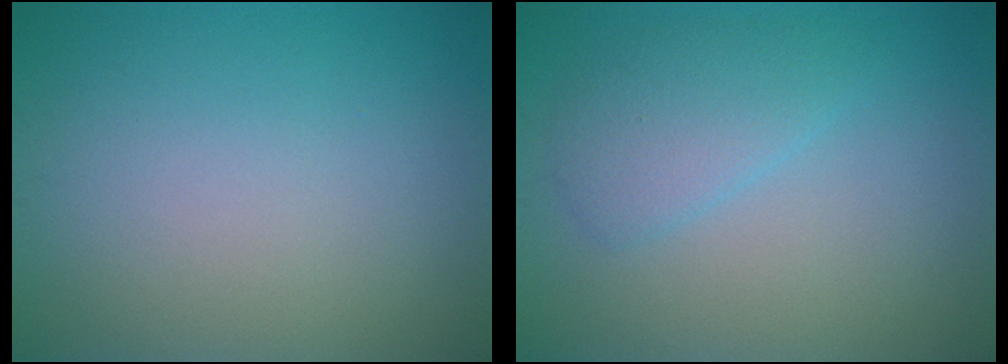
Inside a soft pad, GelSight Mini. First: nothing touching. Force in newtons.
{"total": 2.7, "press": 2.7, "slide": 0.2}